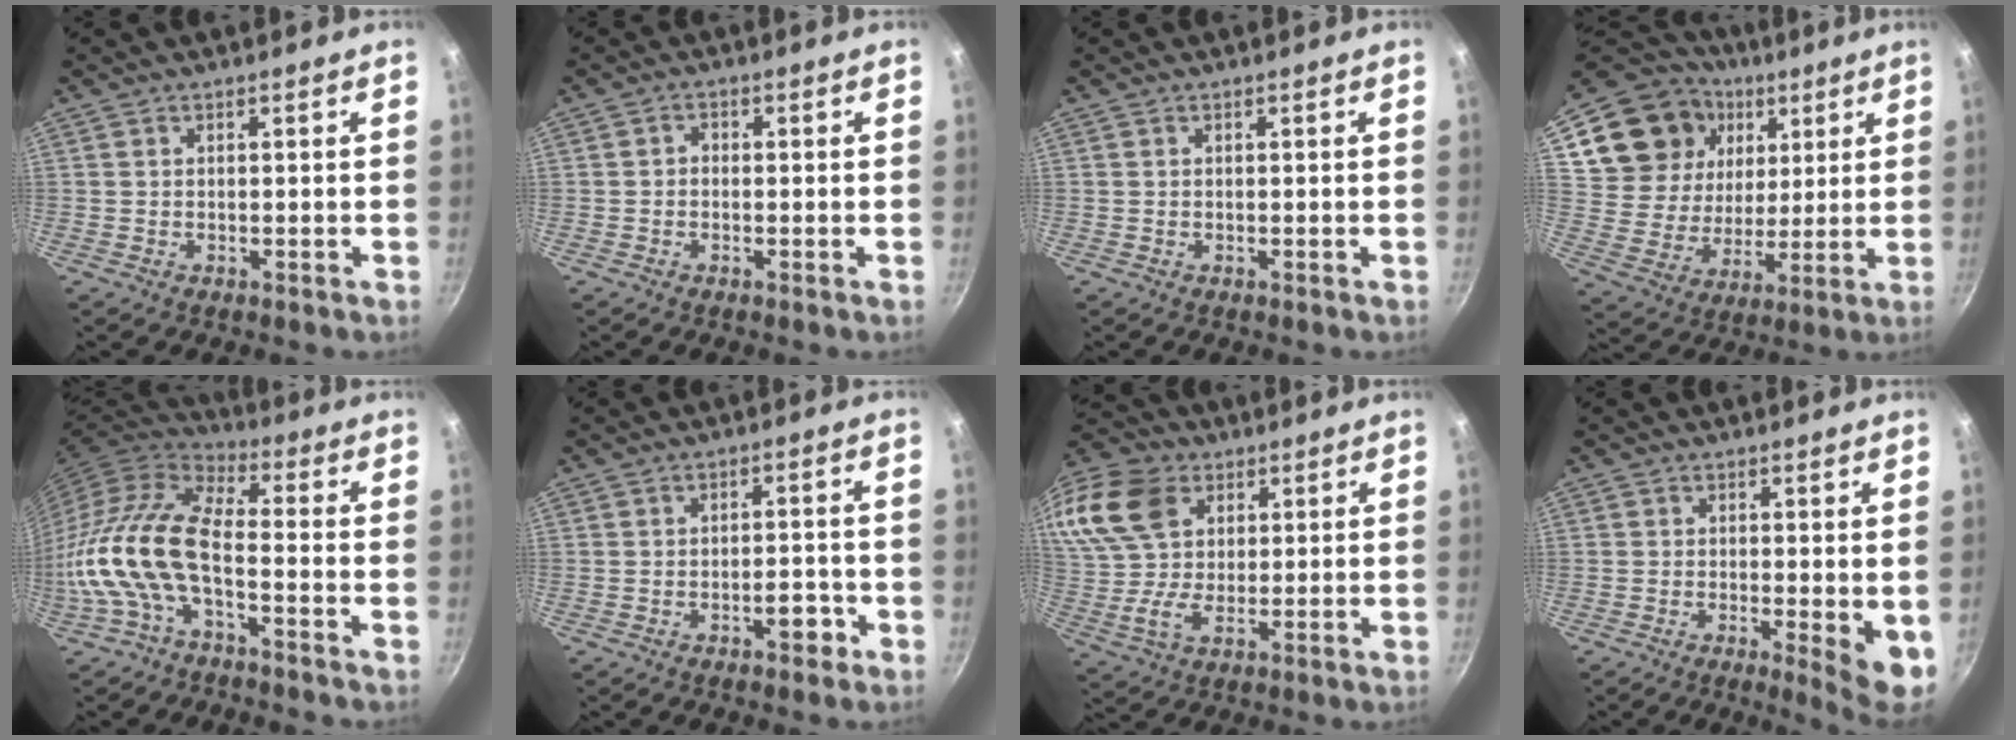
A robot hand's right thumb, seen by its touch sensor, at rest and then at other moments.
{"total": 1.2, "force": [-0.5, 1.0, 0.5], "torque": [-0.007, 0.007, -0.010]}
{"total": 0.0}
{"total": 20.8, "force": [8.4, 16.3, 9.8], "torque": [-0.166, -0.009, 0.156]}
{"total": 14.1, "force": [-3.8, 6.5, 12.0], "torque": [-0.247, 0.036, -0.088]}
{"total": 4.1, "force": [-2.1, 1.9, 2.9], "torque": [-0.020, 0.020, -0.029]}
{"total": 20.0, "force": [8.4, 14.0, 11.6], "torque": [-0.255, 0.009, 0.152]}
{"total": 6.1, "force": [-0.5, 1.6, 5.9], "torque": [-0.071, -0.015, -0.004]}